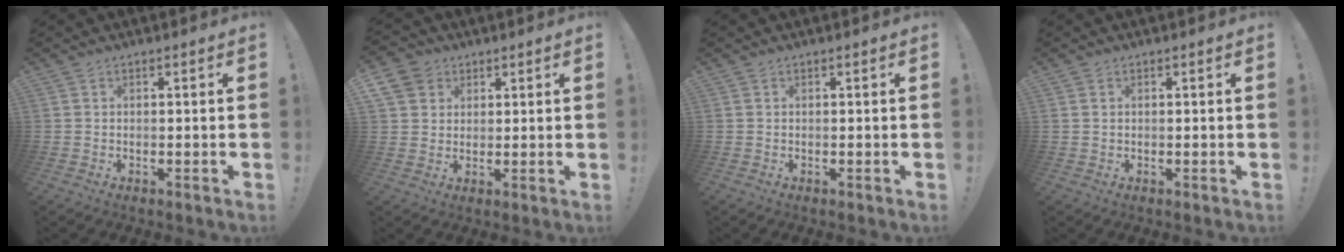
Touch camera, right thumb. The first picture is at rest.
{"total": 6.9, "force": [3.4, 5.7, 1.8], "torque": [-0.039, -0.017, 0.066]}
{"total": 0.0}
{"total": 0.7, "force": [0.3, 0.5, 0.2], "torque": [-0.010, 0.005, 0.007]}